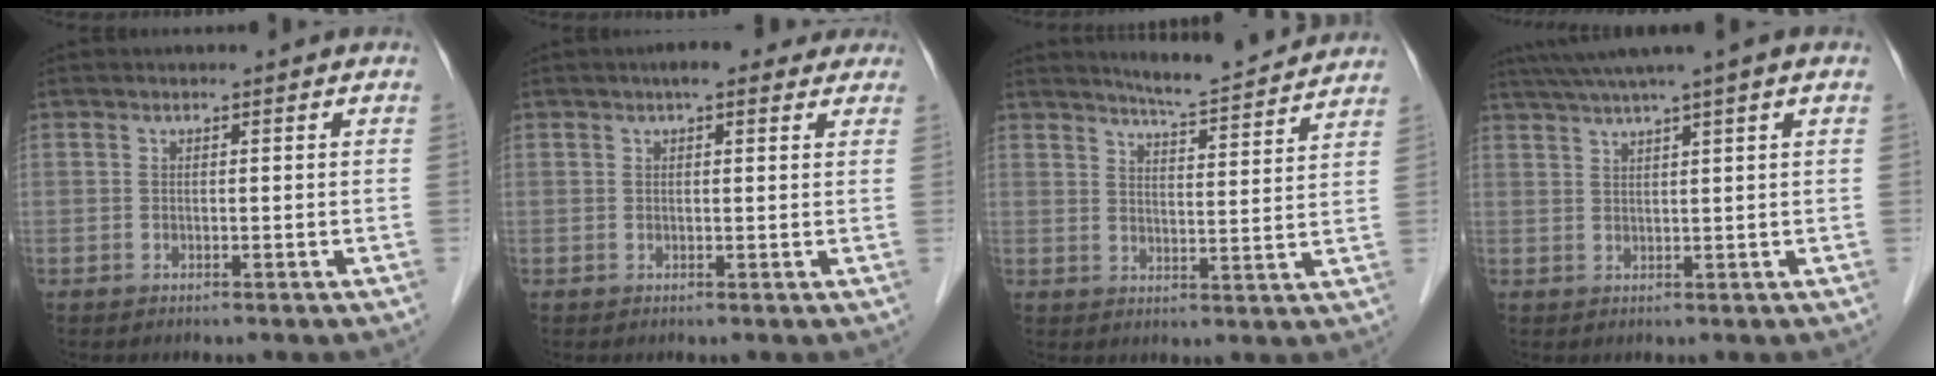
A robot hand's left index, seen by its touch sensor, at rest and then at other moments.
{"total": 5.3, "force": [3.9, 1.8, 3.1], "torque": [-0.034, 0.027, 0.050]}
{"total": 10.7, "force": [10.1, -0.1, 3.3], "torque": [-0.059, 0.001, 0.135]}
{"total": 6.5, "force": [4.5, -0.9, 4.7], "torque": [-0.080, 0.034, 0.074]}